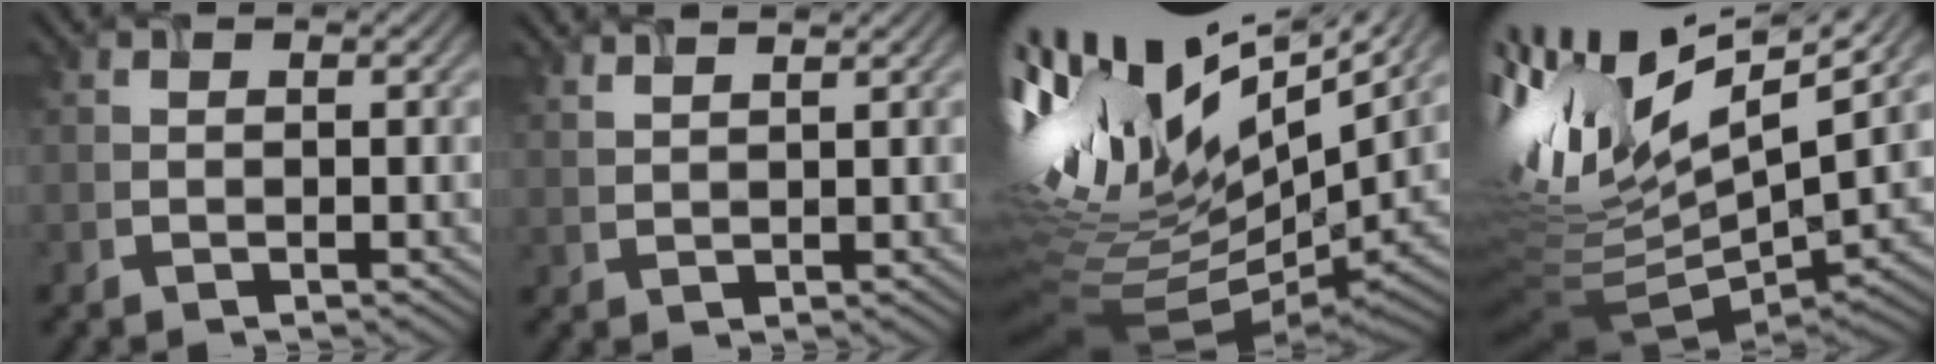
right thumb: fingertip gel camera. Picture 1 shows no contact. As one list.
[{"total": 2.4, "force": [2.3, -0.2, 0.3], "torque": [-0.012, 0.004, 0.048]}, {"total": 16.2, "force": [6.8, 6.4, 13.2], "torque": [-0.265, 0.023, 0.155]}, {"total": 15.4, "force": [4.7, 5.9, 13.4], "torque": [-0.323, 0.005, 0.105]}]